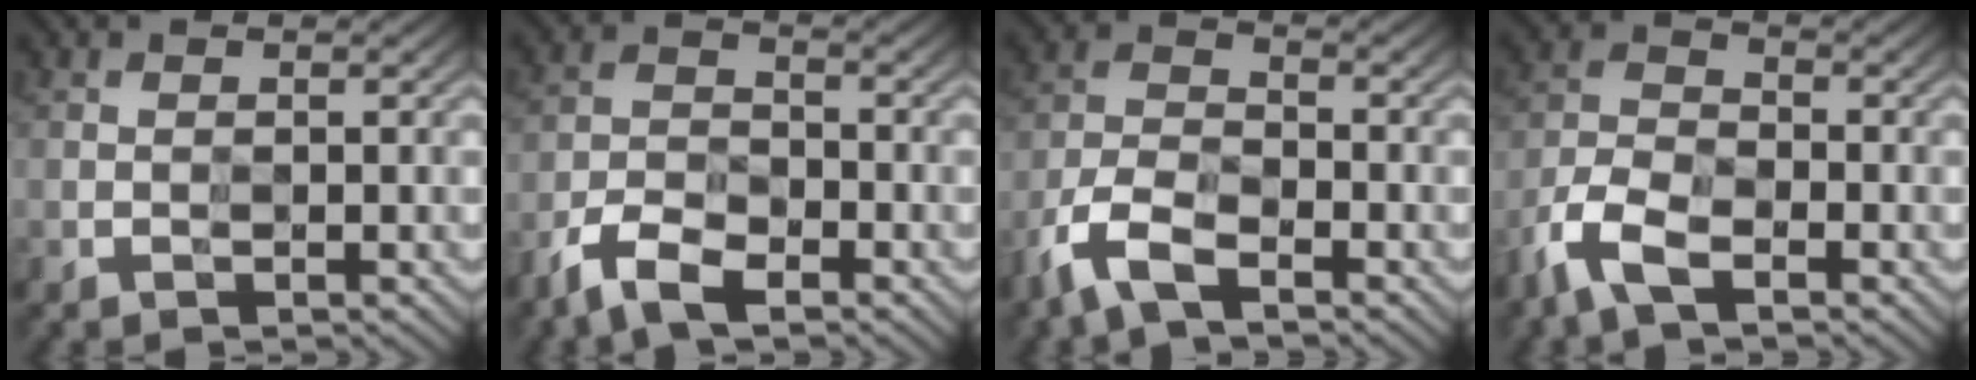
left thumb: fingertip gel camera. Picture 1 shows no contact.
{"total": 6.0, "force": [-5.0, 2.1, 2.5], "torque": [-0.045, -0.001, -0.104]}
{"total": 7.0, "force": [-5.4, 2.5, 3.6], "torque": [-0.076, -0.005, -0.118]}
{"total": 6.9, "force": [-5.1, 2.9, 3.6], "torque": [-0.083, -0.006, -0.111]}